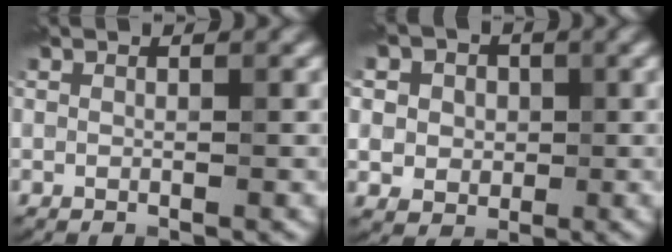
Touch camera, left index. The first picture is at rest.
{"total": 8.4, "force": [2.8, 6.8, 3.9], "torque": [-0.070, 0.031, 0.013]}